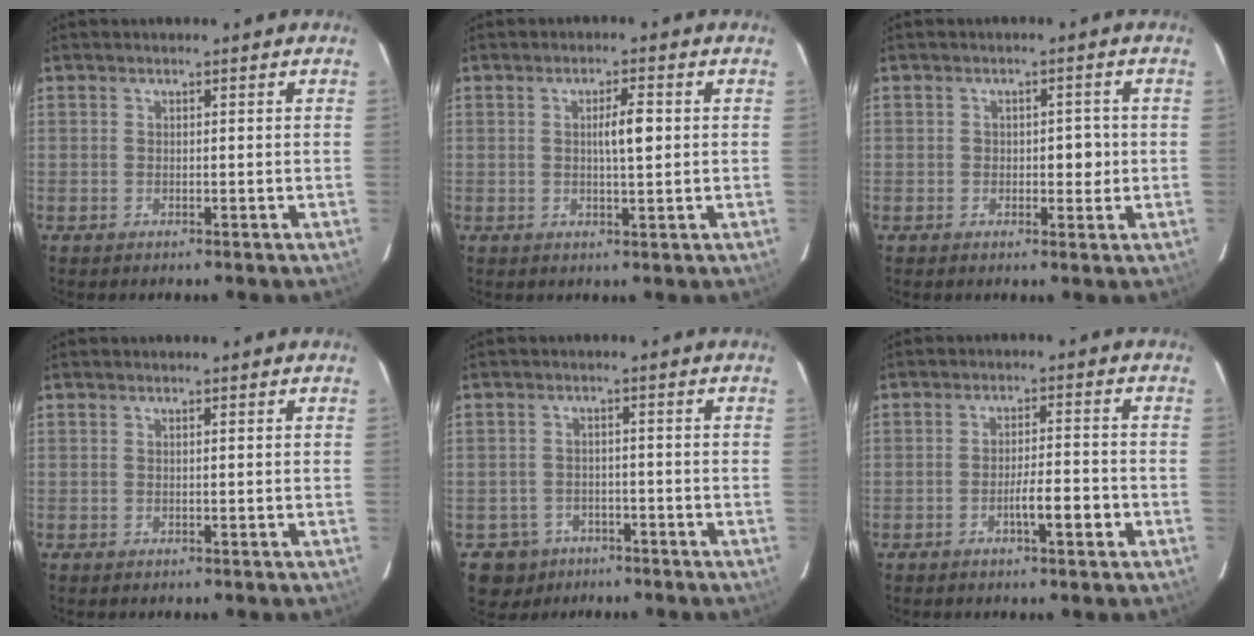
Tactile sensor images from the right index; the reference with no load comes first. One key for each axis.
{"total": 4.1, "fx": 0.4, "fy": 0.8, "fz": 4.0, "tx": -0.070, "ty": 0.006, "tz": 0.007}
{"total": 3.5, "fx": -0.3, "fy": 1.9, "fz": 2.9, "tx": -0.041, "ty": 0.011, "tz": 0.000}
{"total": 0.5, "fx": 0.2, "fy": 0.1, "fz": 0.4, "tx": -0.014, "ty": 0.002, "tz": 0.003}
{"total": 5.8, "fx": -3.4, "fy": 4.6, "fz": 0.3, "tx": -0.004, "ty": 0.007, "tz": -0.049}
{"total": 5.4, "fx": -2.2, "fy": 1.0, "fz": 4.8, "tx": -0.079, "ty": 0.005, "tz": -0.034}